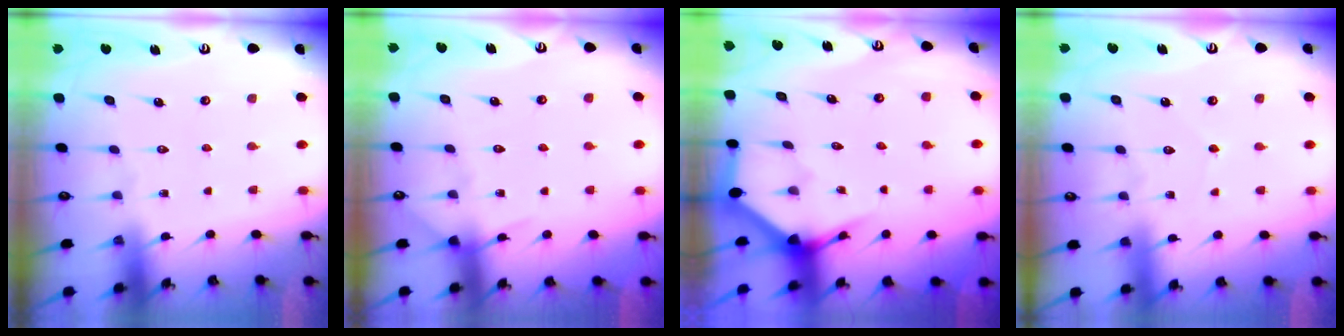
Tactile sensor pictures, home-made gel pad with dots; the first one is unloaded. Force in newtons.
{"total": 4.7, "press": 4.6, "slide": 0.7}
{"total": 3.6, "press": 3.6, "slide": 0.2}
{"total": 2.8, "press": 2.7, "slide": 0.4}